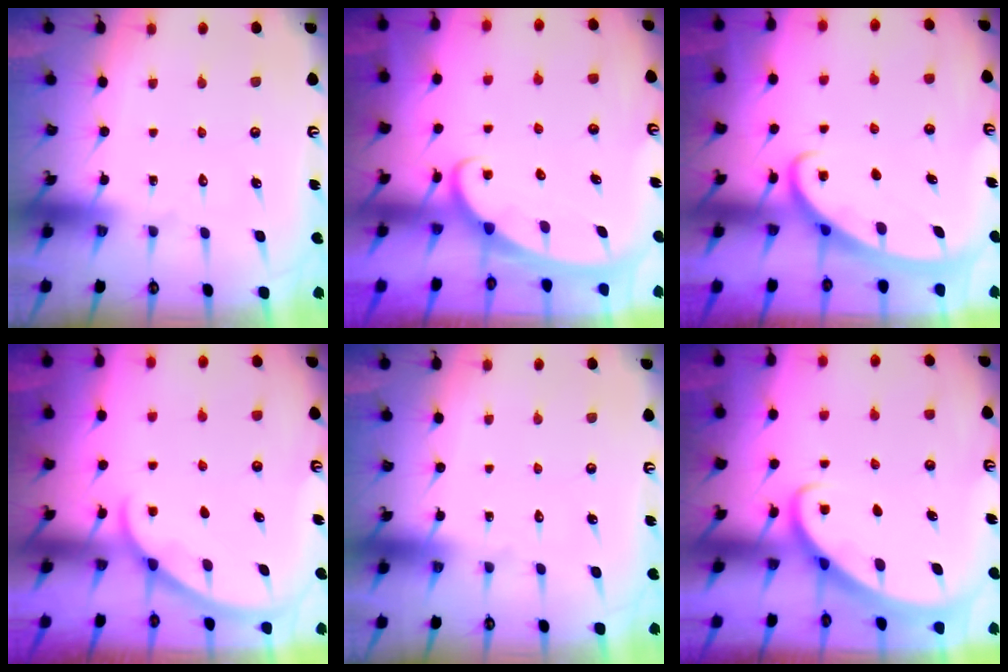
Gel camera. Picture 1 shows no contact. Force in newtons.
{"total": 2.4, "press": 2.4, "slide": 0.4}
{"total": 2.5, "press": 2.5, "slide": 0.4}
{"total": 2.0, "press": 2.0, "slide": 0.2}
{"total": 0.0}
{"total": 2.7, "press": 2.7, "slide": 0.2}